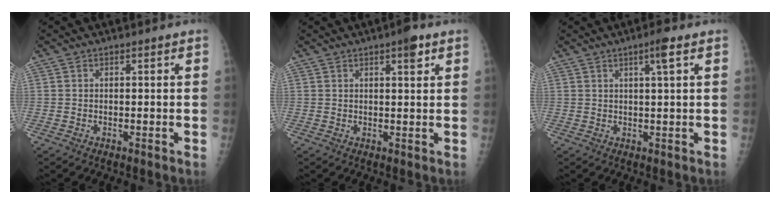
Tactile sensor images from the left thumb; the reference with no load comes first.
{"total": 3.2, "force": [1.8, 0.9, 2.5], "torque": [-0.029, -0.006, 0.022]}
{"total": 3.3, "force": [1.5, 0.0, 2.9], "torque": [-0.050, -0.004, 0.026]}